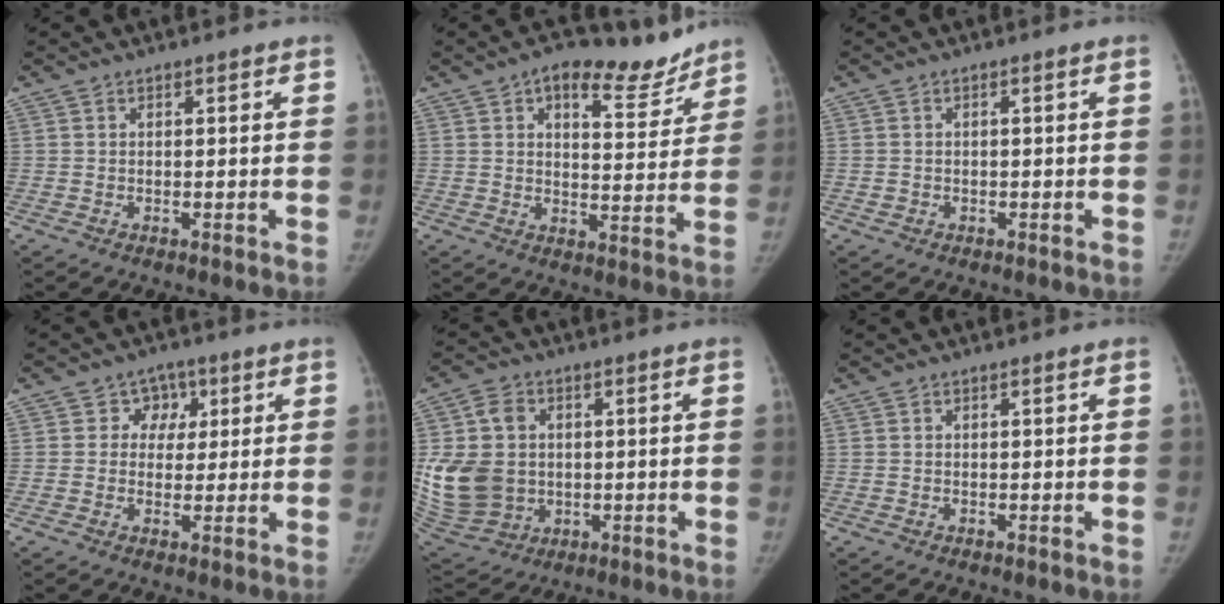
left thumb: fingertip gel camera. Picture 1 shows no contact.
{"total": 11.7, "force": [8.6, 5.1, 6.2], "torque": [-0.046, -0.042, 0.127]}
{"total": 0.7, "force": [-0.1, 0.6, 0.3], "torque": [-0.007, 0.007, 0.002]}
{"total": 4.7, "force": [1.4, 4.3, 1.3], "torque": [0.018, 0.005, 0.011]}
{"total": 17.0, "force": [0.4, 13.7, 10.1], "torque": [-0.203, -0.004, 0.028]}
{"total": 0.0}